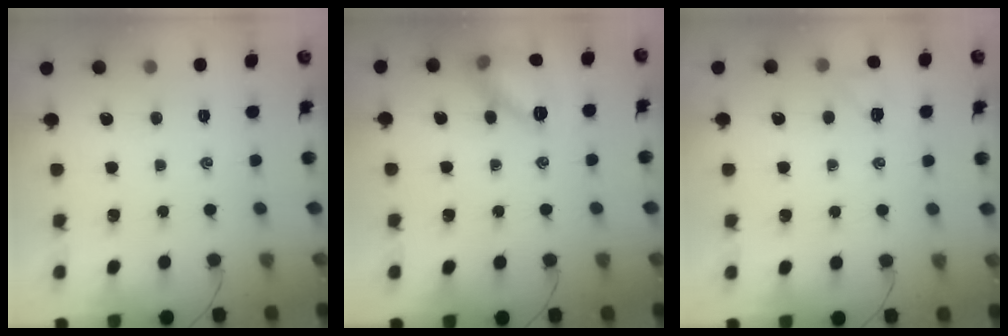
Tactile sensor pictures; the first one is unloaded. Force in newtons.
{"total": 12.3, "press": 12.3, "slide": 0.3}
{"total": 5.4, "press": 5.3, "slide": 1.2}